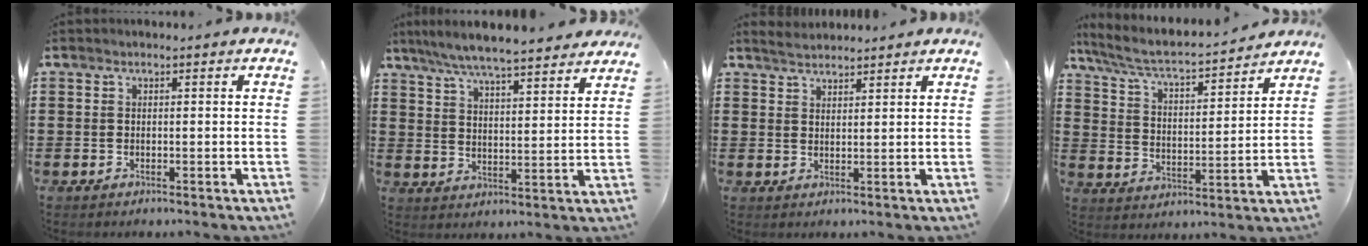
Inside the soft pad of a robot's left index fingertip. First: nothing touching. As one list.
[{"total": 6.5, "force": [6.0, 0.2, 2.3], "torque": [-0.068, -0.029, 0.106]}, {"total": 2.4, "force": [2.4, 0.4, 0.4], "torque": [-0.013, 0.001, 0.046]}, {"total": 5.0, "force": [4.4, 0.5, 2.3], "torque": [-0.067, -0.033, 0.067]}]